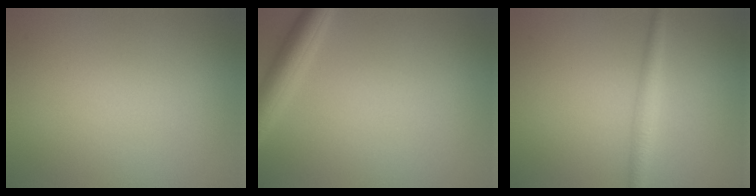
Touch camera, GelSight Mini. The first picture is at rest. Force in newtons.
{"total": 3.4, "press": 3.4, "slide": 0.2}
{"total": 2.2, "press": 2.2, "slide": 0.1}